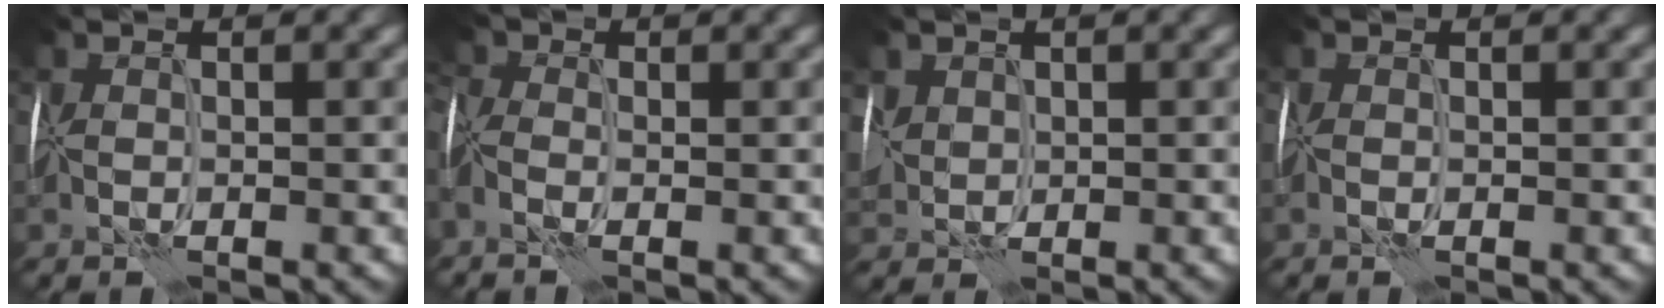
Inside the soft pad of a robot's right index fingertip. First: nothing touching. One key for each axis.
{"total": 3.7, "fx": -0.5, "fy": 2.4, "fz": 2.7, "tx": -0.069, "ty": 0.011, "tz": -0.020}
{"total": 1.7, "fx": 0.8, "fy": 1.4, "fz": 0.6, "tx": -0.024, "ty": 0.003, "tz": 0.018}
{"total": 0.0}